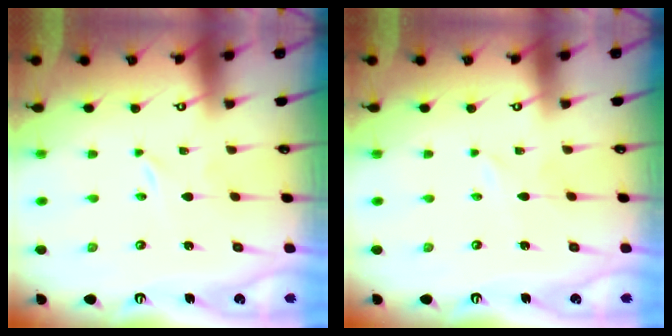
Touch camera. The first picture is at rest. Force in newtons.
{"total": 0.9, "press": 0.9, "slide": 0.1}